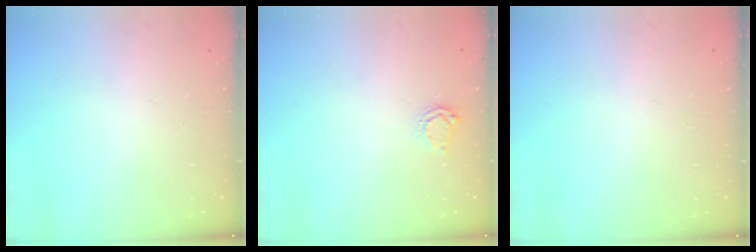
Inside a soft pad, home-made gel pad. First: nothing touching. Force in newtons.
{"total": 3.7, "press": 3.7, "slide": 0.5}
{"total": 0.0}